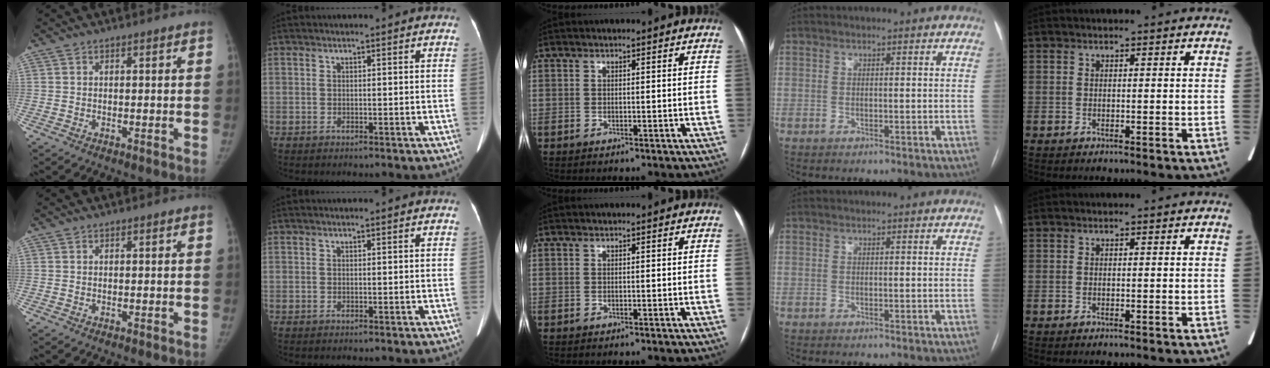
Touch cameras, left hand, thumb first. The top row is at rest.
{}